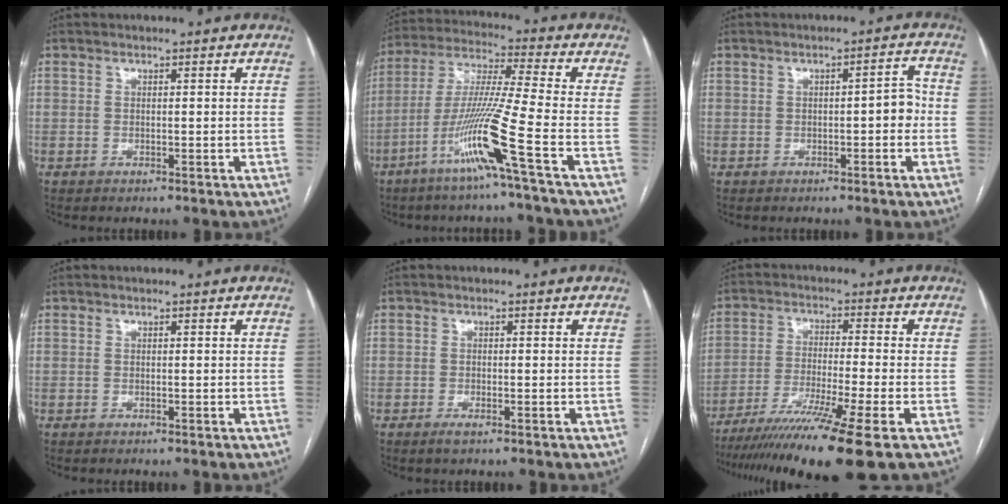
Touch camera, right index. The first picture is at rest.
{"total": 13.3, "force": [-6.3, -2.6, 11.4], "torque": [-0.229, -0.020, -0.126]}
{"total": 3.6, "force": [-0.5, 1.2, 3.3], "torque": [-0.040, 0.016, -0.007]}
{"total": 0.0}
{"total": 1.1, "force": [-0.7, 0.2, 0.9], "torque": [-0.015, -0.001, -0.011]}
{"total": 15.6, "force": [-11.1, -1.7, 10.8], "torque": [-0.180, -0.046, -0.186]}